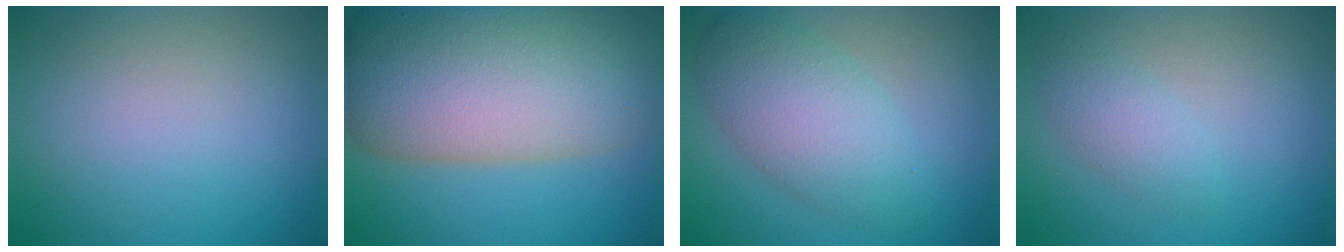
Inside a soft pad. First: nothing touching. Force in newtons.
{"total": 15.0, "press": 15.0, "slide": 0.6}
{"total": 4.3, "press": 4.3, "slide": 0.3}
{"total": 2.2, "press": 2.2, "slide": 0.1}